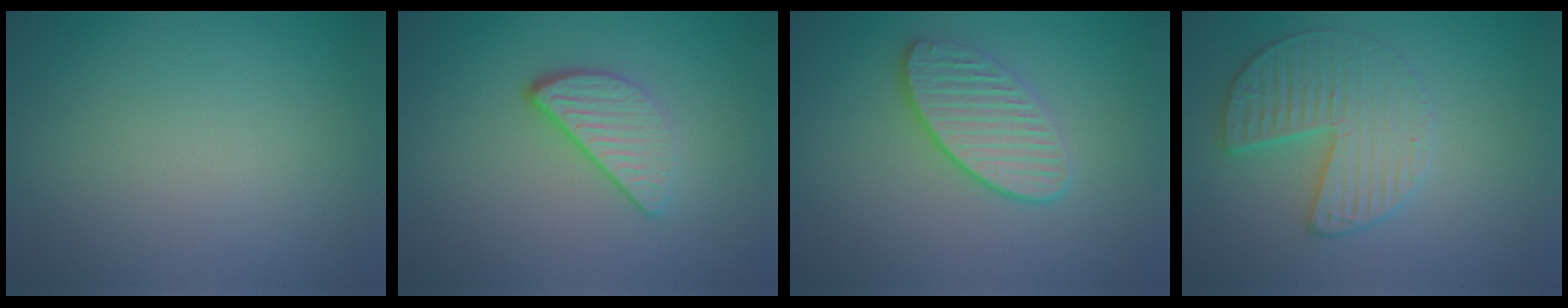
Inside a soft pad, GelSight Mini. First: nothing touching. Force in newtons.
{"total": 3.2, "press": 2.5, "slide": 2.1}
{"total": 3.5, "press": 3.3, "slide": 1.3}
{"total": 3.7, "press": 3.6, "slide": 0.7}